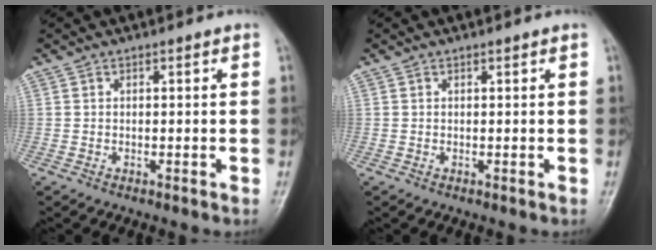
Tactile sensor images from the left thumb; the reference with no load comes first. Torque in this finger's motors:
{"motor_torque": [0.00, 0.00, -0.01, -0.01, 0.00]}